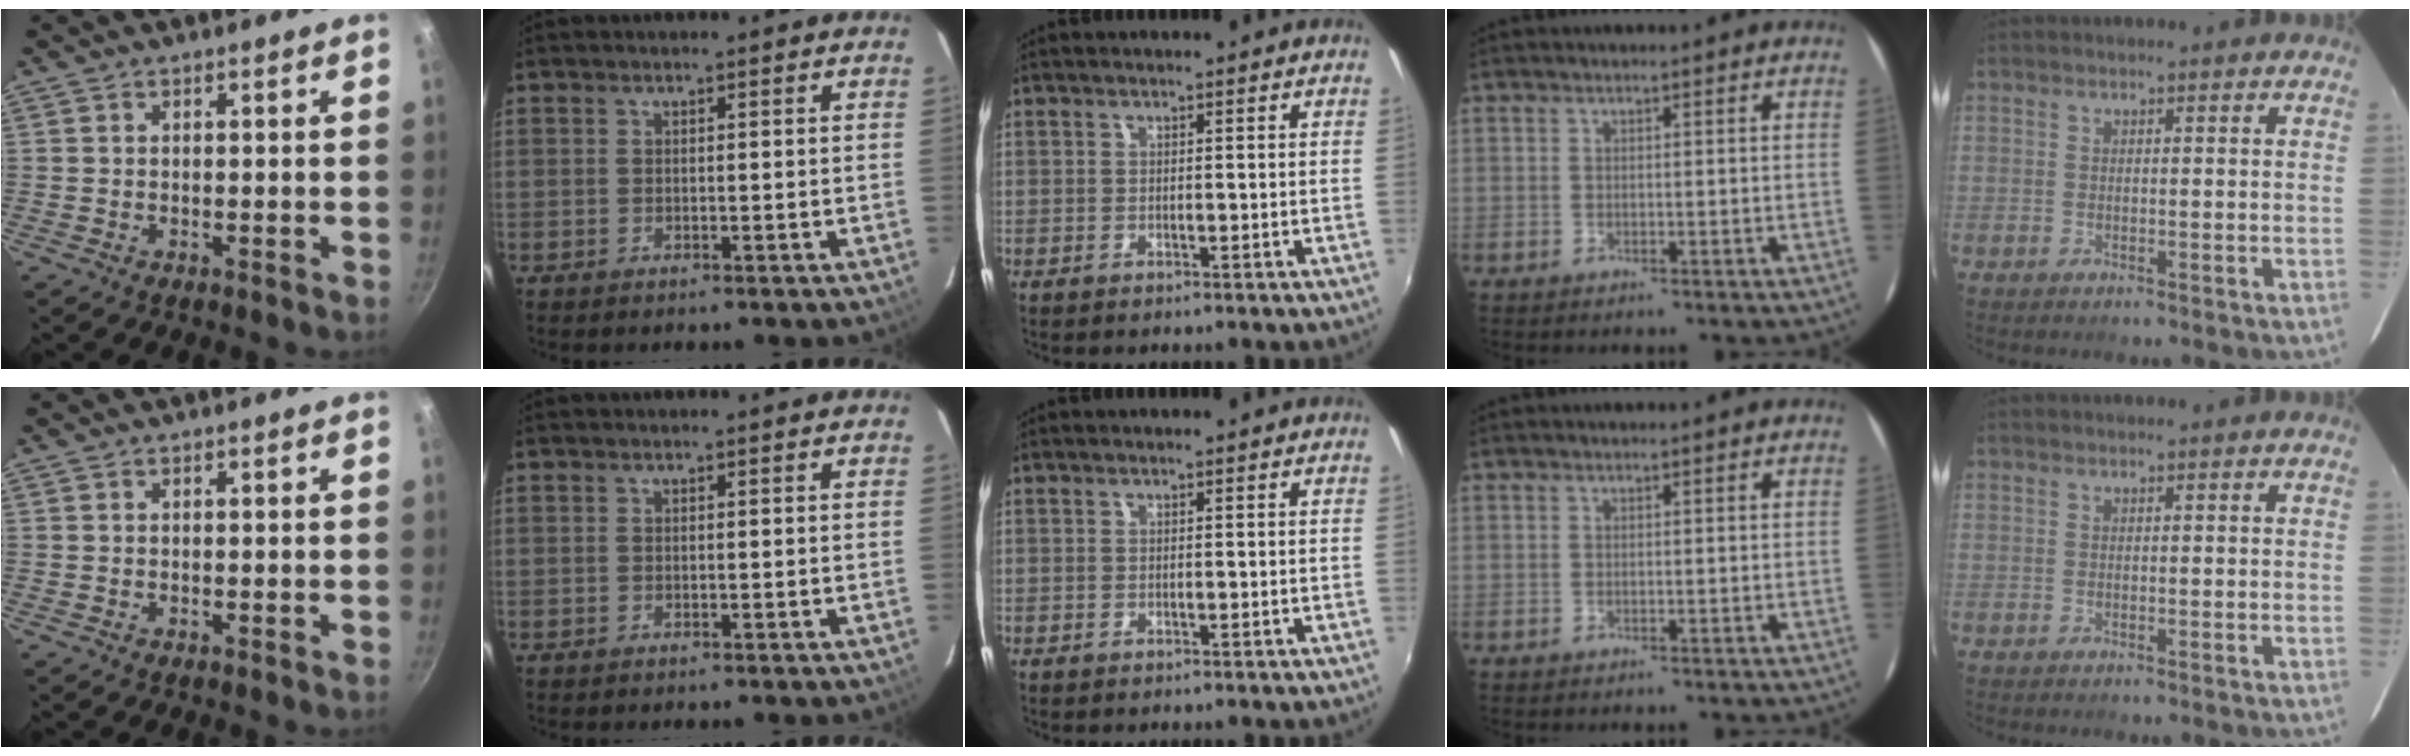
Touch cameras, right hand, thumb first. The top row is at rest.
{}